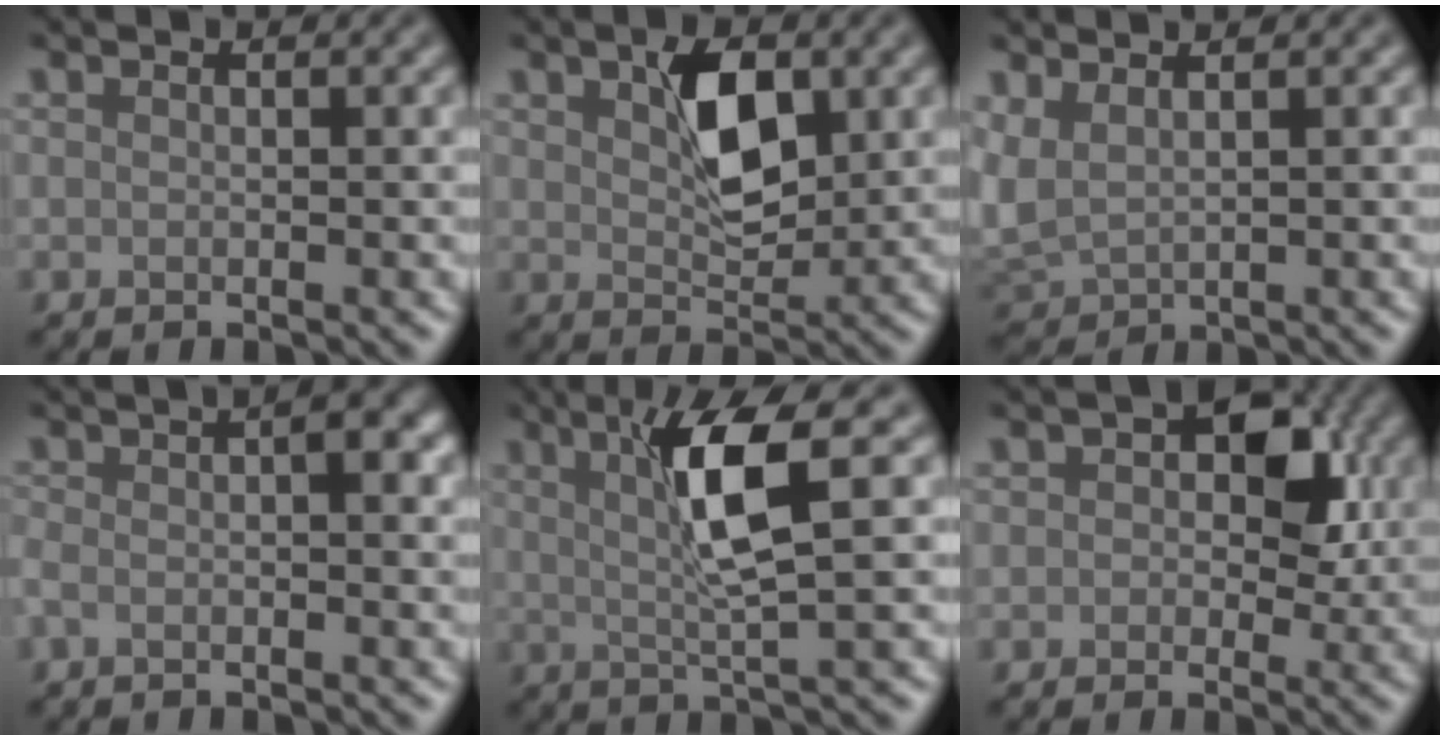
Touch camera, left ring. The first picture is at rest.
{"total": 4.4, "force": [1.4, 2.3, 3.5], "torque": [-0.062, 0.003, 0.029]}
{"total": 2.2, "force": [1.1, 1.3, 1.4], "torque": [-0.046, -0.003, 0.030]}
{"total": 2.6, "force": [-0.6, 1.0, 2.3], "torque": [-0.043, 0.009, -0.016]}
{"total": 5.5, "force": [1.5, 0.5, 5.3], "torque": [-0.102, 0.012, 0.034]}
{"total": 4.5, "force": [0.8, 3.2, 3.1], "torque": [-0.023, 0.007, 0.007]}